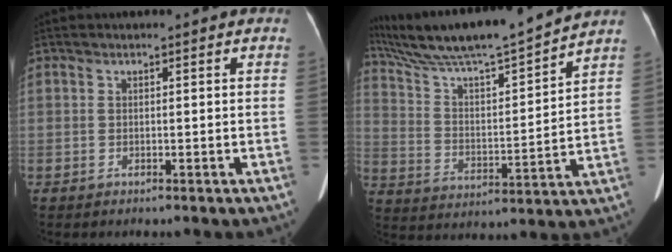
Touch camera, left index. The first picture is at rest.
{"total": 18.7, "force": [16.6, -0.1, 8.6], "torque": [-0.159, 0.007, 0.282]}